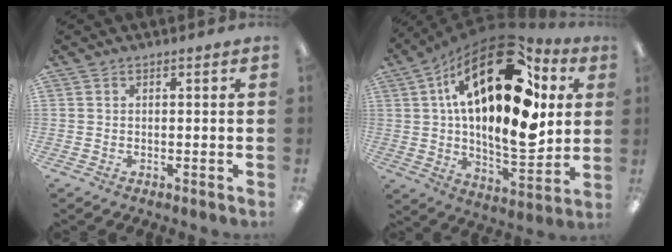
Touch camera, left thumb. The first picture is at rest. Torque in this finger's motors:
{"motor_torque": [1.61, 3.40, 1.60, -1.17, 0.34]}